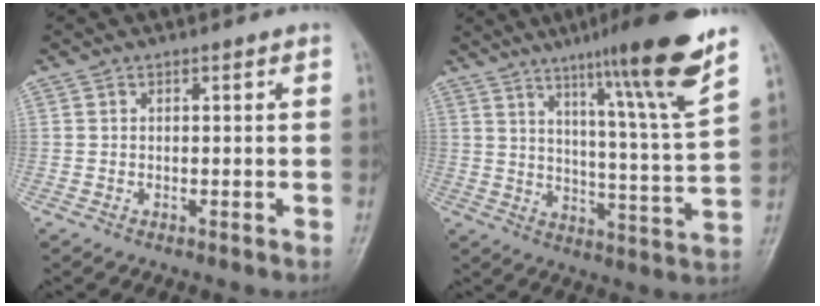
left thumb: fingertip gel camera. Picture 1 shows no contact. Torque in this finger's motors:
{"motor_torque": [1.20, -0.05, 1.40, -1.37, 0.33]}